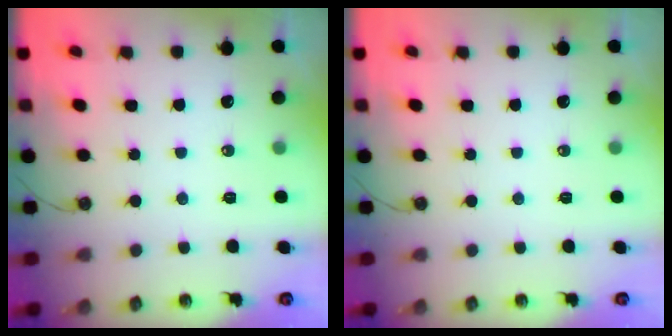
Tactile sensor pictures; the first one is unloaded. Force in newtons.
{"total": 0.0}